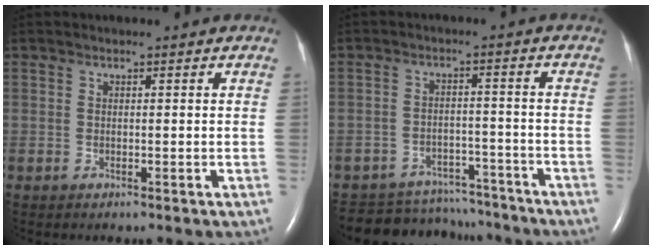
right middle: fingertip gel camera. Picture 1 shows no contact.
{"total": 13.2, "force": [-12.3, 4.3, 2.1], "torque": [-0.040, 0.014, -0.163]}